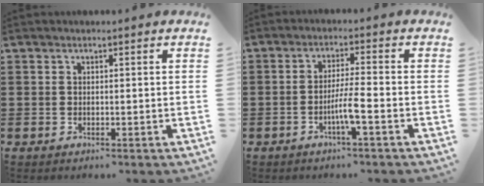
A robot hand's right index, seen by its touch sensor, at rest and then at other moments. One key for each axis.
{"total": 4.6, "fx": -1.9, "fy": 0.0, "fz": 4.2, "tx": -0.087, "ty": -0.012, "tz": -0.040}